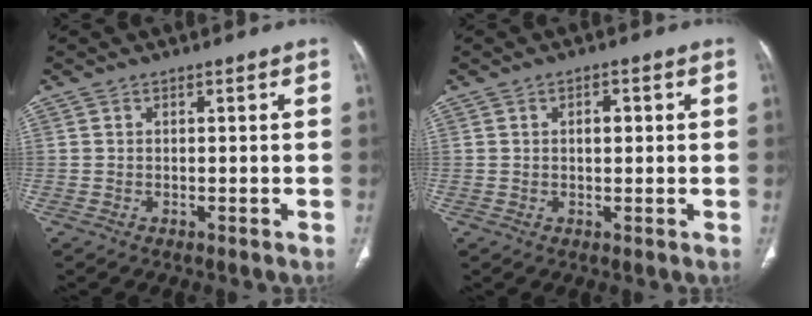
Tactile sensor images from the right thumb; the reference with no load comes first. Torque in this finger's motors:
{"motor_torque": [0.31, -0.35, 0.21, 0.44, 0.07]}